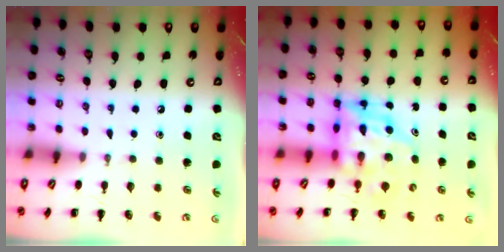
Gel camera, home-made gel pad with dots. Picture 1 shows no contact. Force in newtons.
{"total": 9.1, "press": 8.7, "slide": 2.8}